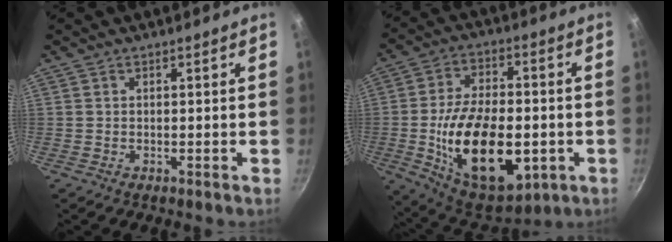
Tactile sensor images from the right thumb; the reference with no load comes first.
{"total": 23.2, "force": [-4.3, 12.9, 18.8], "torque": [-0.304, 0.009, -0.055]}